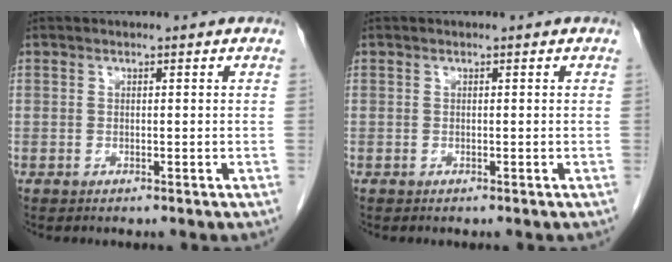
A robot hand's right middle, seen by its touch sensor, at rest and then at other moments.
{"total": 0.0}